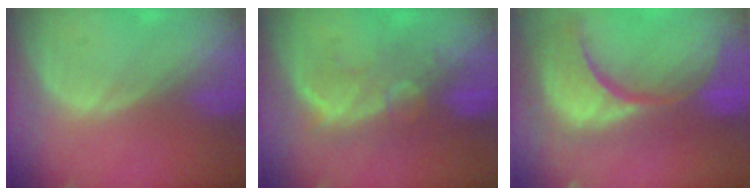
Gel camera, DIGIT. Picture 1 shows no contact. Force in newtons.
{"total": 9.7, "press": 8.4, "slide": 5.0}
{"total": 15.4, "press": 12.2, "slide": 9.4}